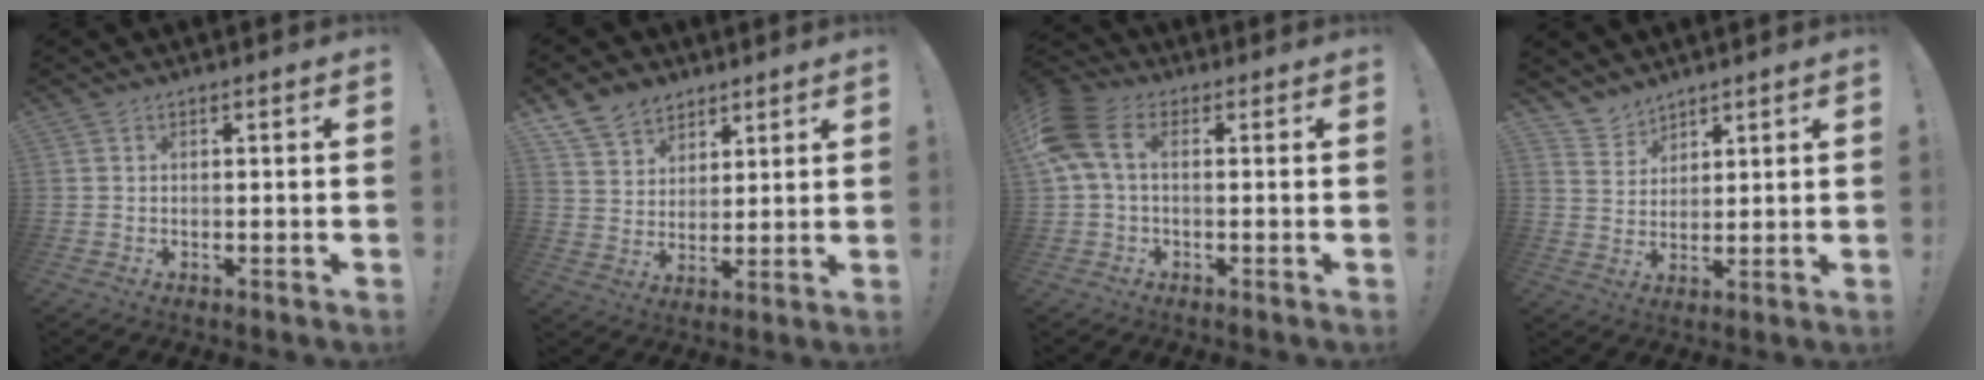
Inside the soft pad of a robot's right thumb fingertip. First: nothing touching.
{"total": 9.6, "force": [7.0, 6.4, 1.9], "torque": [-0.042, -0.044, 0.141]}
{"total": 9.7, "force": [2.2, 5.7, 7.5], "torque": [-0.165, 0.000, 0.046]}
{"total": 5.5, "force": [4.7, 2.8, 0.3], "torque": [-0.007, -0.037, 0.092]}